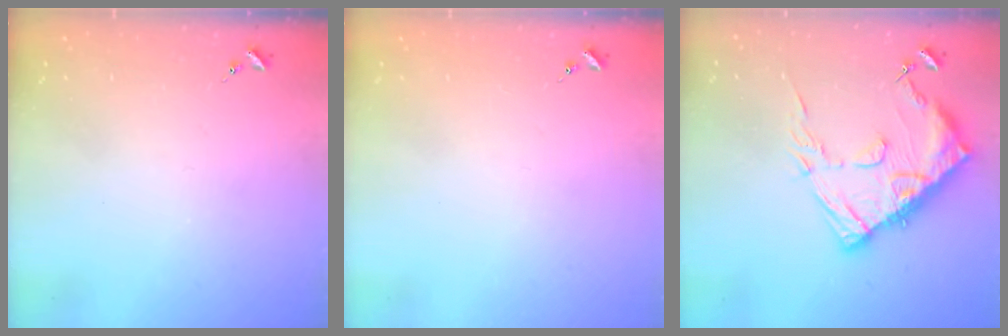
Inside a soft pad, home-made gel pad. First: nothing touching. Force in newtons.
{"total": 0.0}
{"total": 15.8, "press": 15.7, "slide": 1.6}